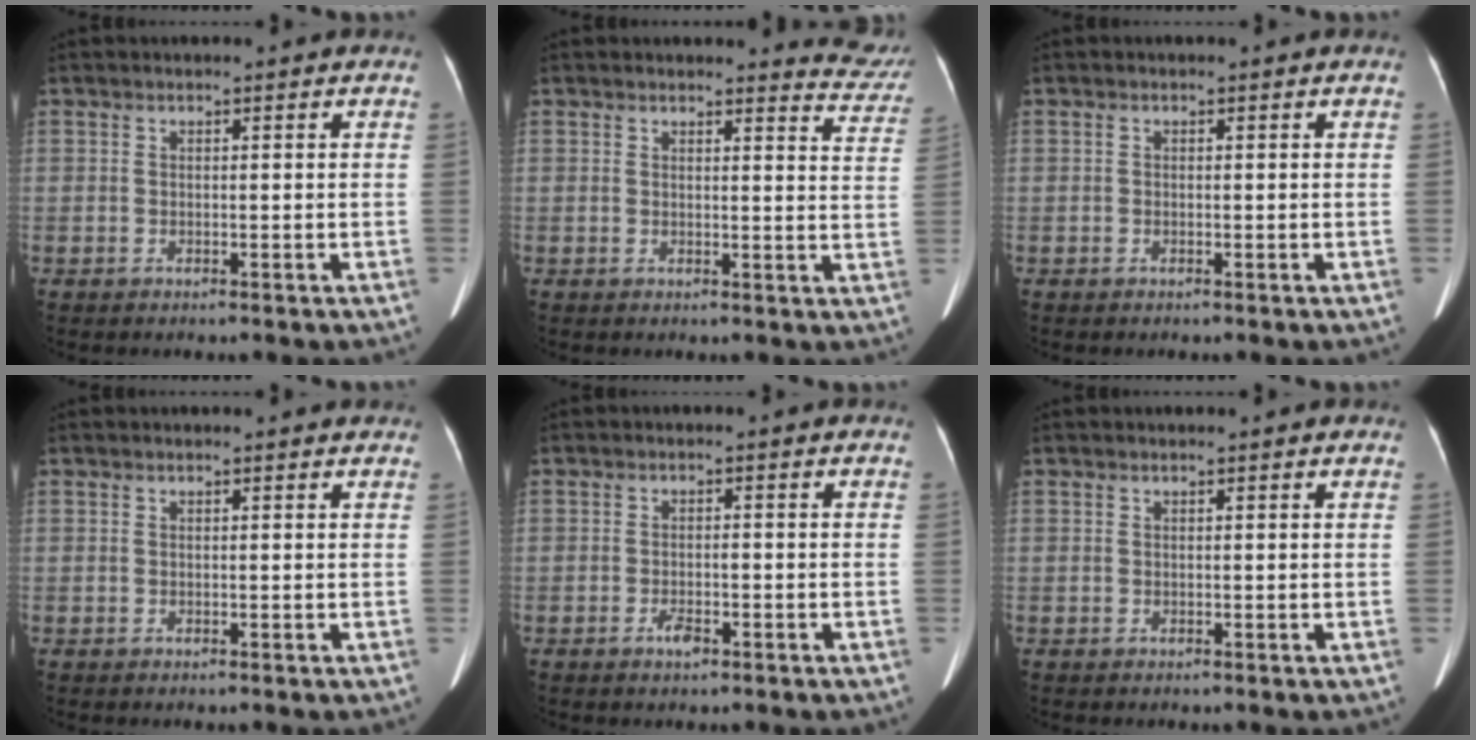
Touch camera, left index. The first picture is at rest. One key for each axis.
{"total": 6.4, "fx": 6.3, "fy": 0.8, "fz": -0.4, "tx": 0.022, "ty": -0.051, "tz": 0.039}
{"total": 0.0}
{"total": 1.4, "fx": 1.4, "fy": 0.3, "fz": 0.1, "tx": -0.014, "ty": 0.003, "tz": 0.009}
{"total": 1.9, "fx": -1.2, "fy": 0.7, "fz": 1.4, "tx": -0.024, "ty": -0.002, "tz": -0.017}
{"total": 0.8, "fx": 0.7, "fy": 0.4, "fz": 0.1, "tx": -0.010, "ty": 0.007, "tz": 0.007}